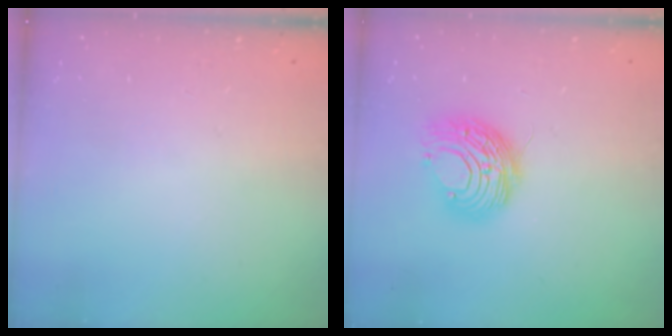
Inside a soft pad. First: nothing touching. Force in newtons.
{"total": 9.9, "press": 9.9, "slide": 0.4}